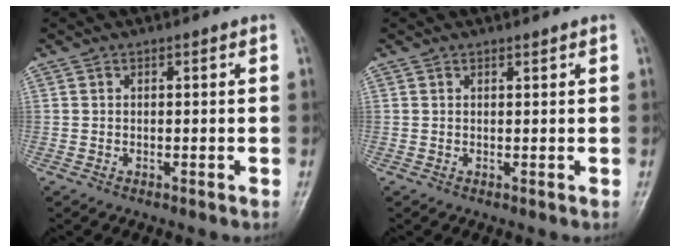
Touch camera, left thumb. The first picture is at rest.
{"total": 0.6, "force": [0.5, 0.1, 0.2], "torque": [-0.006, -0.005, 0.008]}